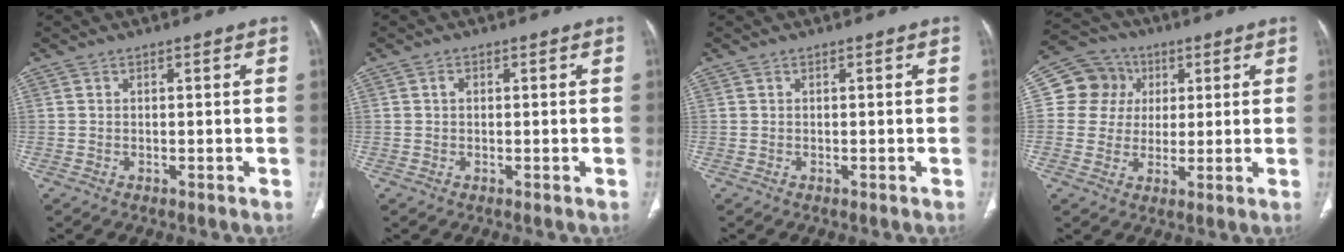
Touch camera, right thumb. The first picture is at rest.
{"total": 0.6, "force": [0.0, 0.3, 0.5], "torque": [-0.011, 0.002, -0.002]}
{"total": 0.0}
{"total": 9.6, "force": [2.3, 9.0, 2.3], "torque": [-0.007, 0.005, 0.032]}